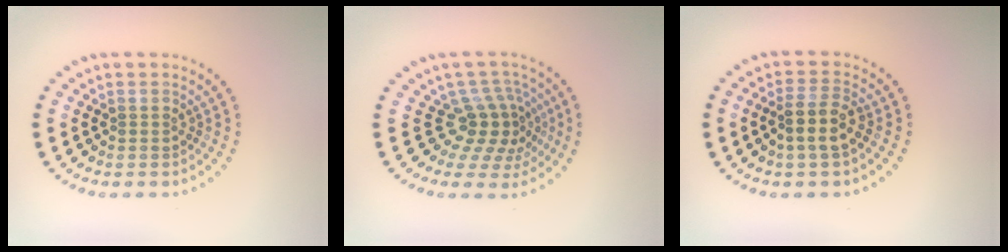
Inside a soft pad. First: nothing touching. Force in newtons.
{"total": 4.0, "press": 2.8, "slide": 2.8}
{"total": 2.8, "press": 2.5, "slide": 1.3}